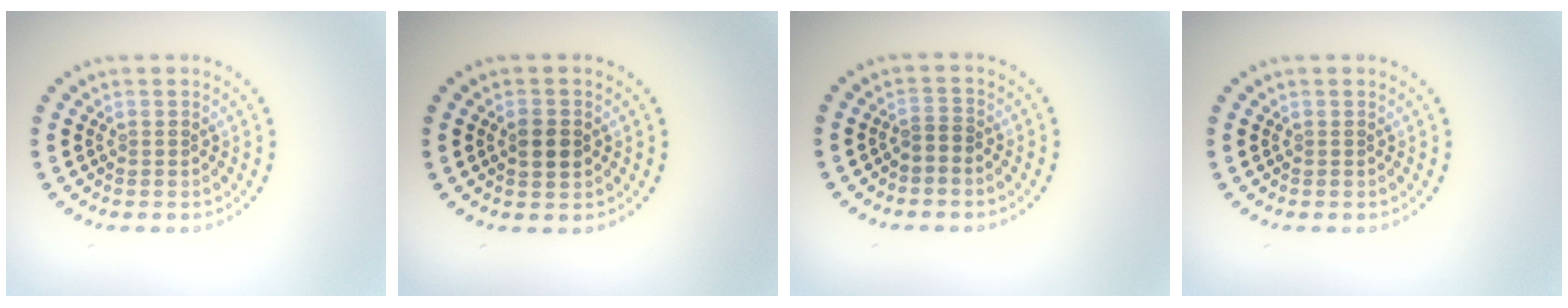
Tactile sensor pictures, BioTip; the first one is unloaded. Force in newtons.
{"total": 2.2, "press": 2.2, "slide": 0.0}
{"total": 1.0, "press": 0.7, "slide": 0.7}
{"total": 0.0}